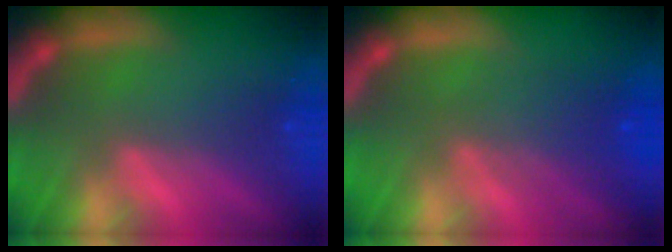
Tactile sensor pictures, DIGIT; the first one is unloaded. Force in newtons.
{"total": 4.1}